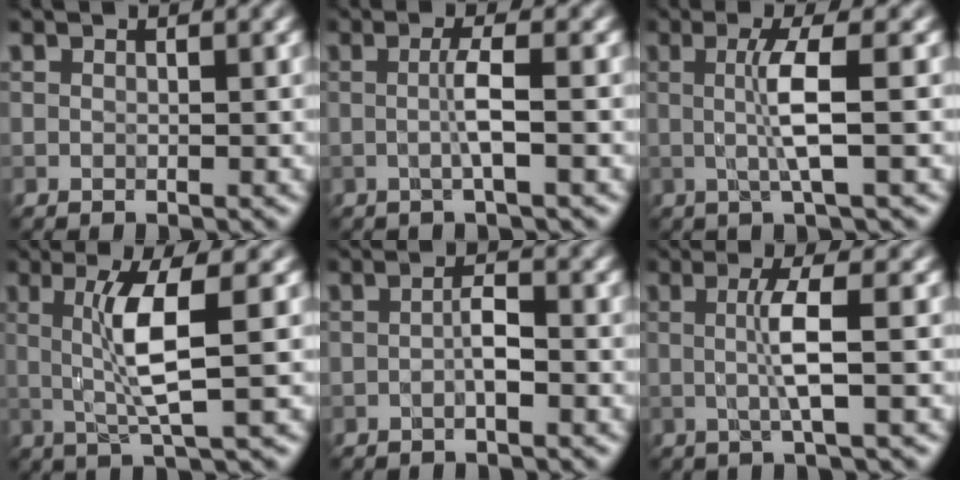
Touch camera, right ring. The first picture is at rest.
{"total": 2.4, "force": [-0.2, 0.2, 2.4], "torque": [-0.049, -0.004, -0.006]}
{"total": 3.8, "force": [0.1, 0.4, 3.7], "torque": [-0.075, -0.003, 0.000]}
{"total": 5.1, "force": [0.7, 0.6, 5.0], "torque": [-0.099, 0.000, 0.019]}
{"total": 1.7, "force": [-0.6, 0.3, 1.6], "torque": [-0.028, 0.004, -0.013]}
{"total": 3.3, "force": [0.0, 0.3, 3.3], "torque": [-0.067, -0.004, -0.002]}